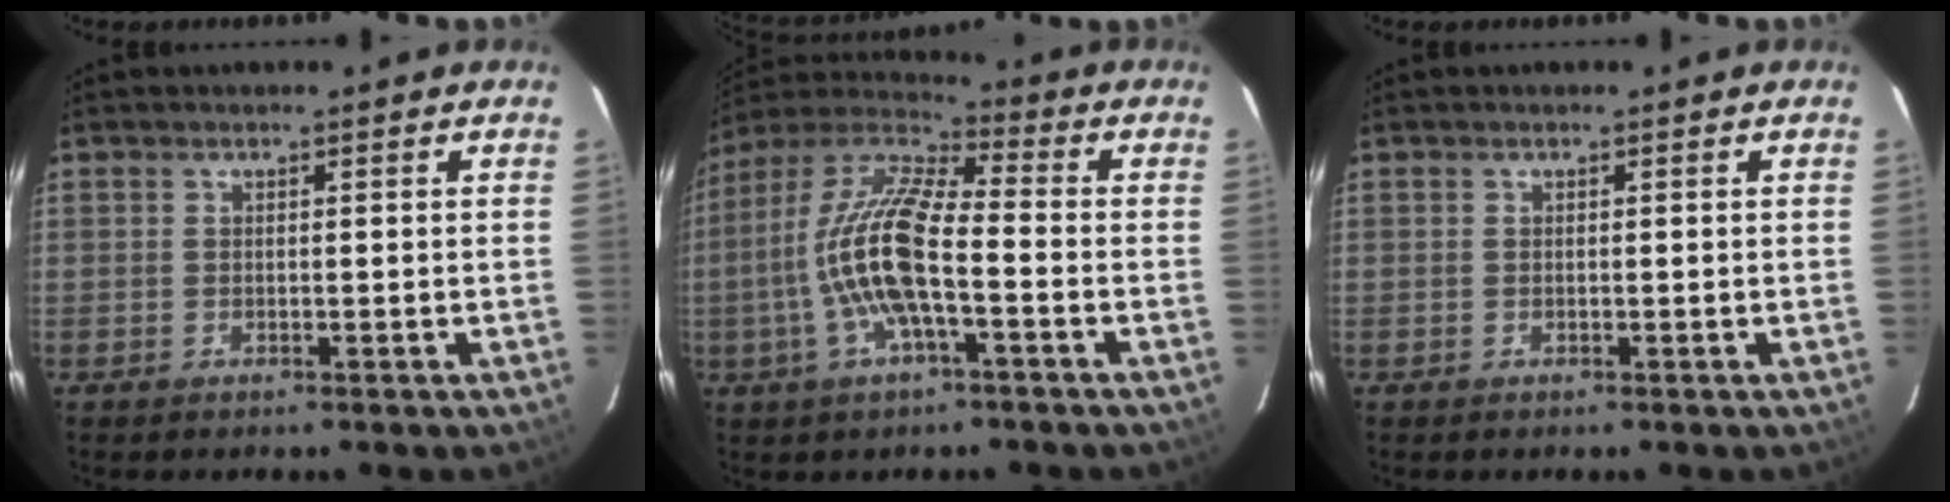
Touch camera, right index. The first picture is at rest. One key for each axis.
{"total": 15.6, "fx": -3.4, "fy": 4.2, "fz": 14.6, "tx": -0.288, "ty": 0.001, "tz": -0.073}
{"total": 0.0}